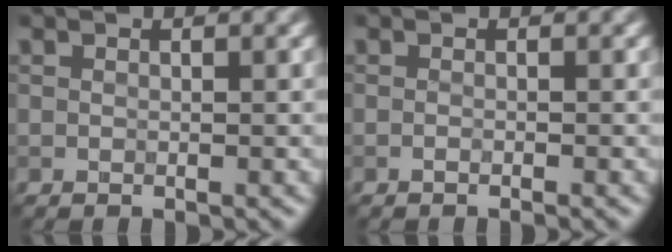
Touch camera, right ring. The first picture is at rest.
{"total": 0.7, "force": [-0.6, 0.0, 0.2], "torque": [0.000, -0.003, -0.012]}